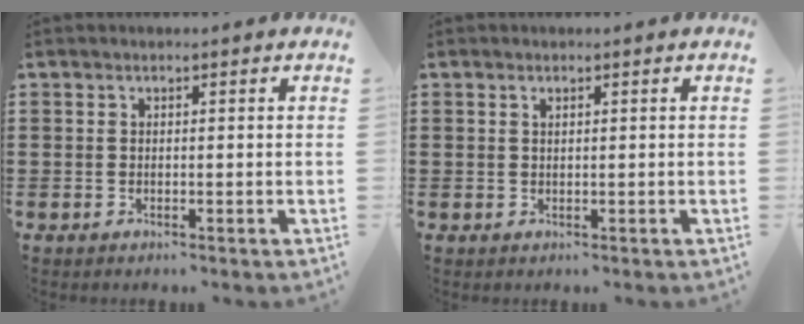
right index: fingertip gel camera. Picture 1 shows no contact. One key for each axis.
{"total": 0.6, "fx": 0.3, "fy": 0.2, "fz": 0.5, "tx": -0.012, "ty": 0.002, "tz": 0.006}